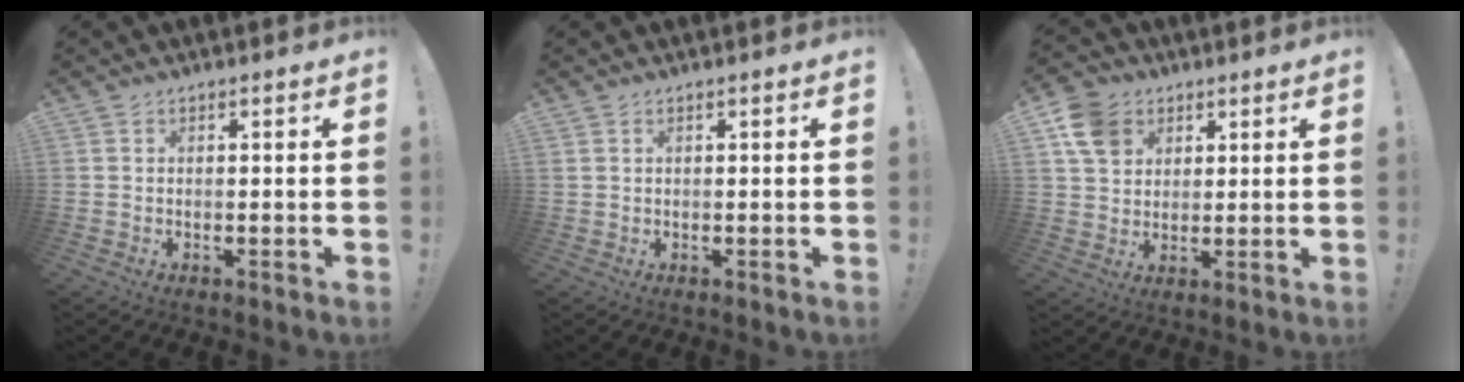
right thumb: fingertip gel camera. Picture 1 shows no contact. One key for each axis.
{"total": 0.6, "fx": 0.4, "fy": 0.4, "fz": 0.3, "tx": -0.011, "ty": 0.003, "tz": 0.008}
{"total": 9.5, "fx": 4.5, "fy": 7.5, "fz": 3.7, "tx": -0.054, "ty": -0.015, "tz": 0.092}